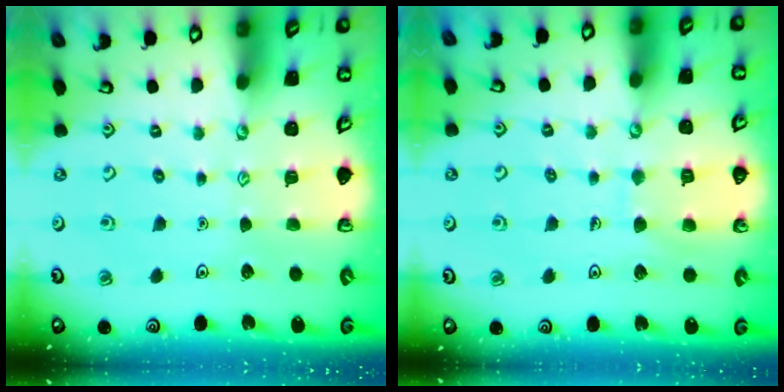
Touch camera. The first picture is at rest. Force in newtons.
{"total": 7.2, "press": 7.2, "slide": 0.5}